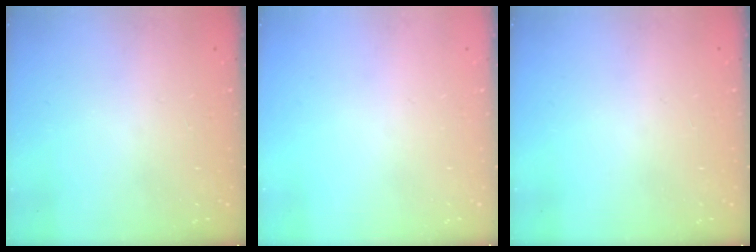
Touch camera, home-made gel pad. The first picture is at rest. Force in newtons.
{"total": 0.0}
{"total": 0.0}